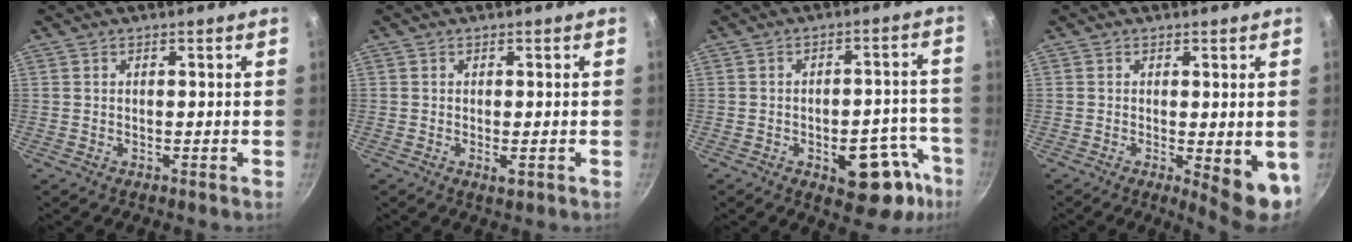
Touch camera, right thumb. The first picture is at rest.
{"total": 1.4, "force": [-0.4, 0.5, 1.2], "torque": [-0.021, -0.003, -0.005]}
{"total": 13.2, "force": [-6.5, 6.1, 9.7], "torque": [-0.091, 0.053, -0.074]}
{"total": 8.0, "force": [-1.9, 2.4, 7.3], "torque": [-0.092, -0.019, -0.021]}